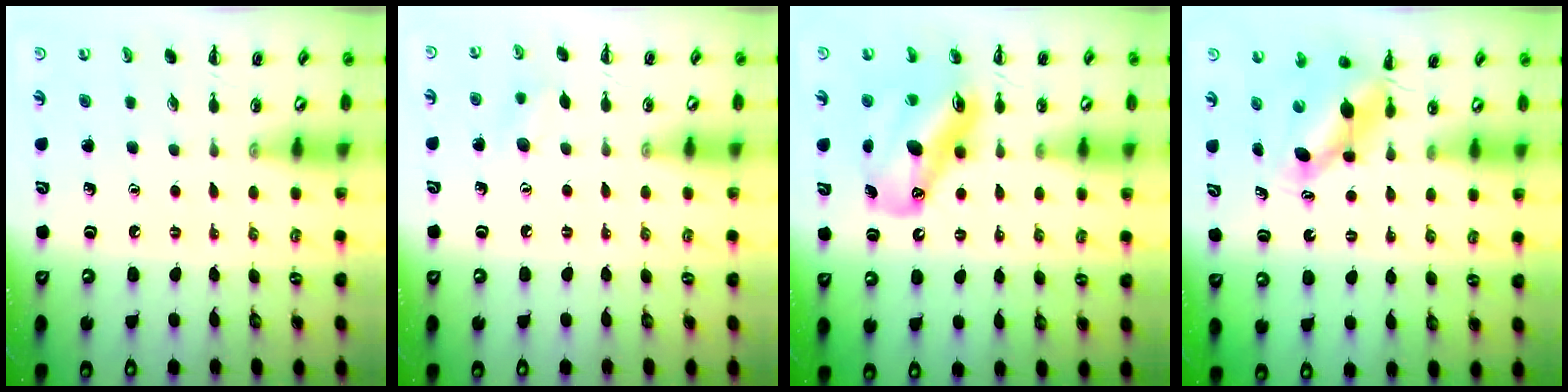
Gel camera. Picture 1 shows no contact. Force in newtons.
{"total": 6.2, "press": 6.0, "slide": 1.4}
{"total": 14.2, "press": 13.6, "slide": 4.0}
{"total": 5.9, "press": 5.8, "slide": 0.8}